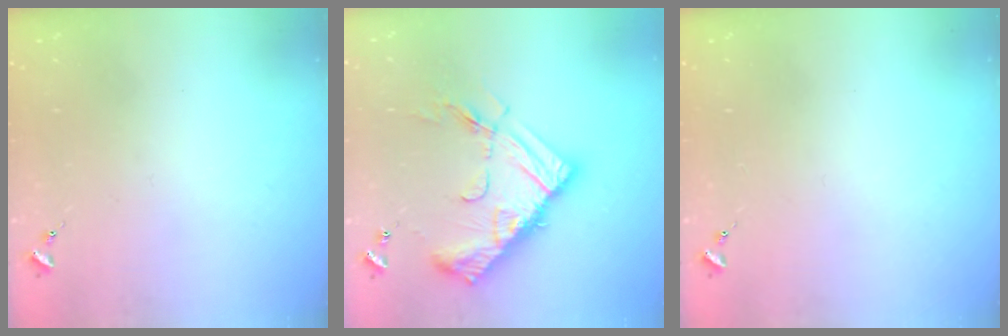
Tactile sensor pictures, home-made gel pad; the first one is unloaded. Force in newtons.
{"total": 16.6, "press": 16.6, "slide": 1.1}
{"total": 0.0}